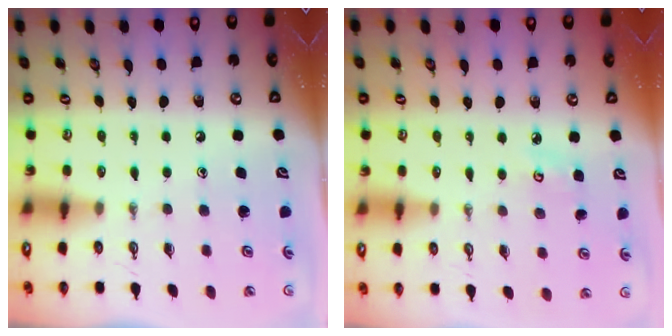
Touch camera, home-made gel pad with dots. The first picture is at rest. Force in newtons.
{"total": 4.0, "press": 4.0, "slide": 0.4}